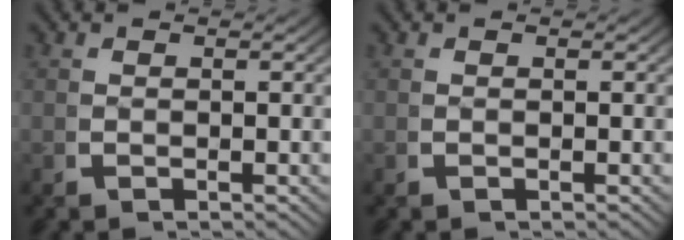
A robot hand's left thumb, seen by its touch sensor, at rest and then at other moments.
{"total": 0.0}